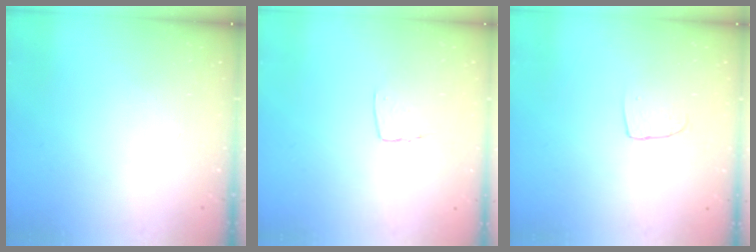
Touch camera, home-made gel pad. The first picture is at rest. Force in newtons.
{"total": 5.0, "press": 5.0, "slide": 0.3}
{"total": 4.9, "press": 4.9, "slide": 0.4}